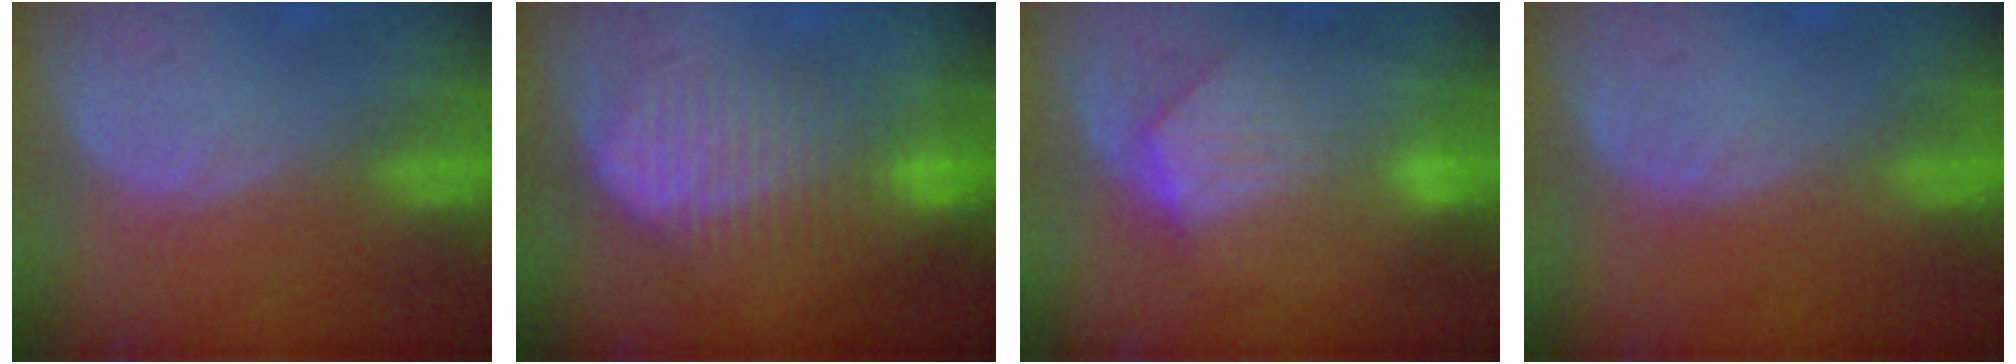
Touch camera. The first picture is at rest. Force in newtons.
{"total": 8.1, "press": 8.1, "slide": 0.1}
{"total": 8.6, "press": 7.8, "slide": 3.7}
{"total": 0.0}